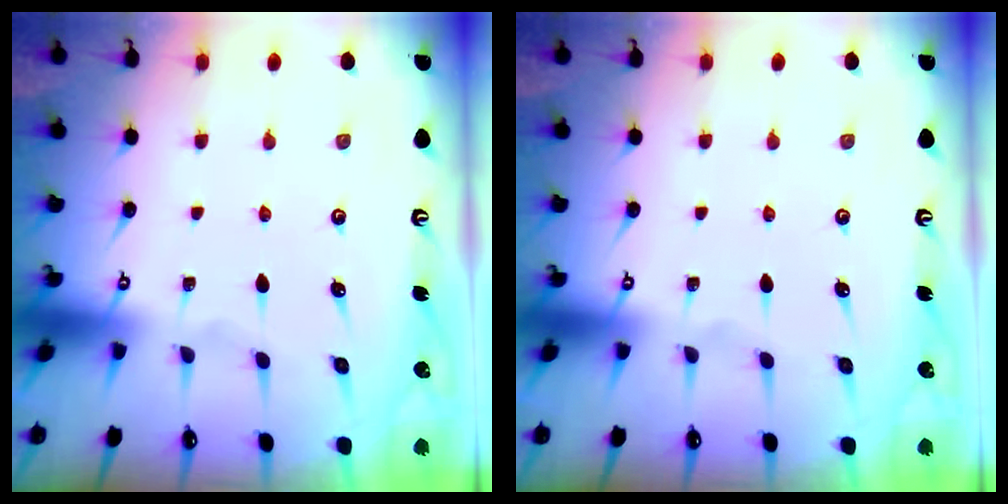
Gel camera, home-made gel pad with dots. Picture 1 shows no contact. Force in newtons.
{"total": 0.0}